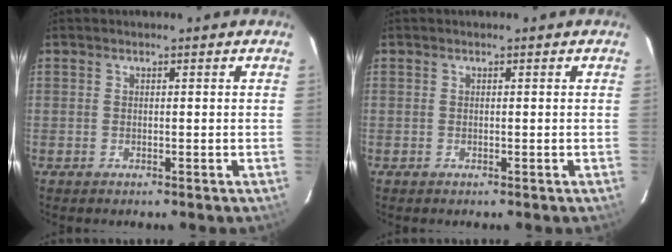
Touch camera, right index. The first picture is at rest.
{"total": 0.0}